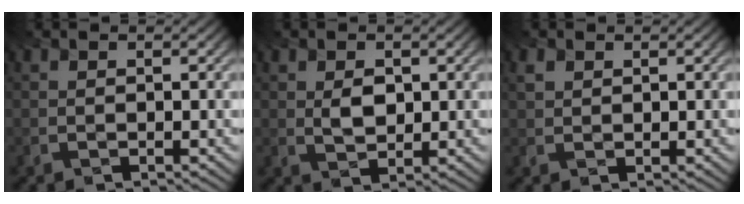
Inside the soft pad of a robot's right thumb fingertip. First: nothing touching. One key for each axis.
{"total": 2.3, "fx": 0.0, "fy": 1.6, "fz": 1.5, "tx": -0.033, "ty": -0.004, "tz": 0.003}
{"total": 0.7, "fx": 0.4, "fy": 0.5, "fz": -0.1, "tx": -0.001, "ty": 0.000, "tz": 0.017}